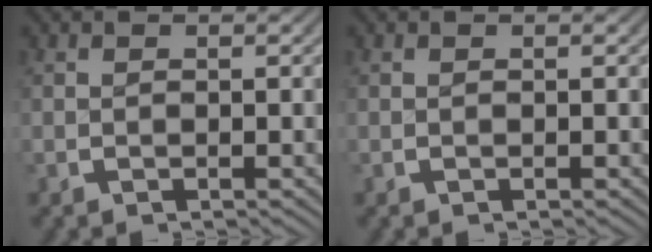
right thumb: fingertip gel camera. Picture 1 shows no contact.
{"total": 0.0}